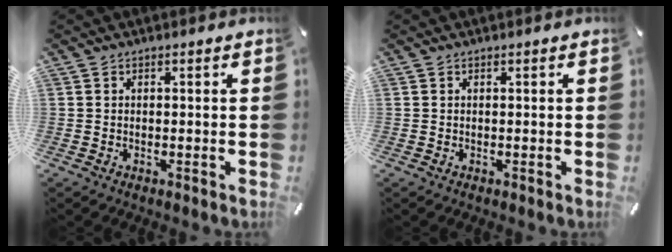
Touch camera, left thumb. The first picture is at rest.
{"total": 0.0}